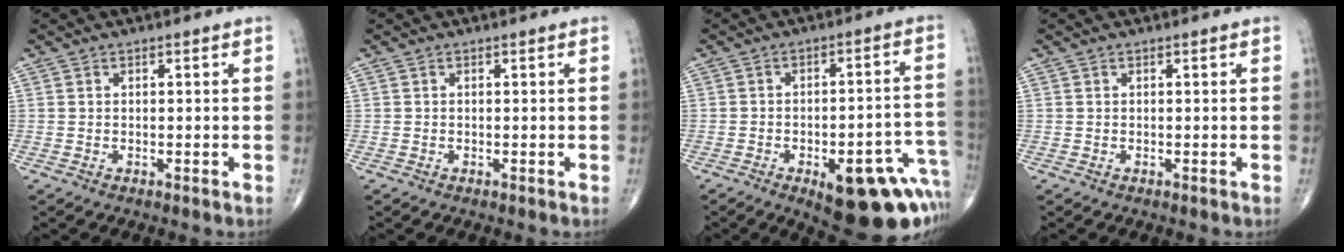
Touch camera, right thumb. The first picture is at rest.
{"total": 0.0}
{"total": 19.5, "force": [-9.0, 7.7, 15.5], "torque": [-0.115, 0.056, -0.098]}
{"total": 0.0}